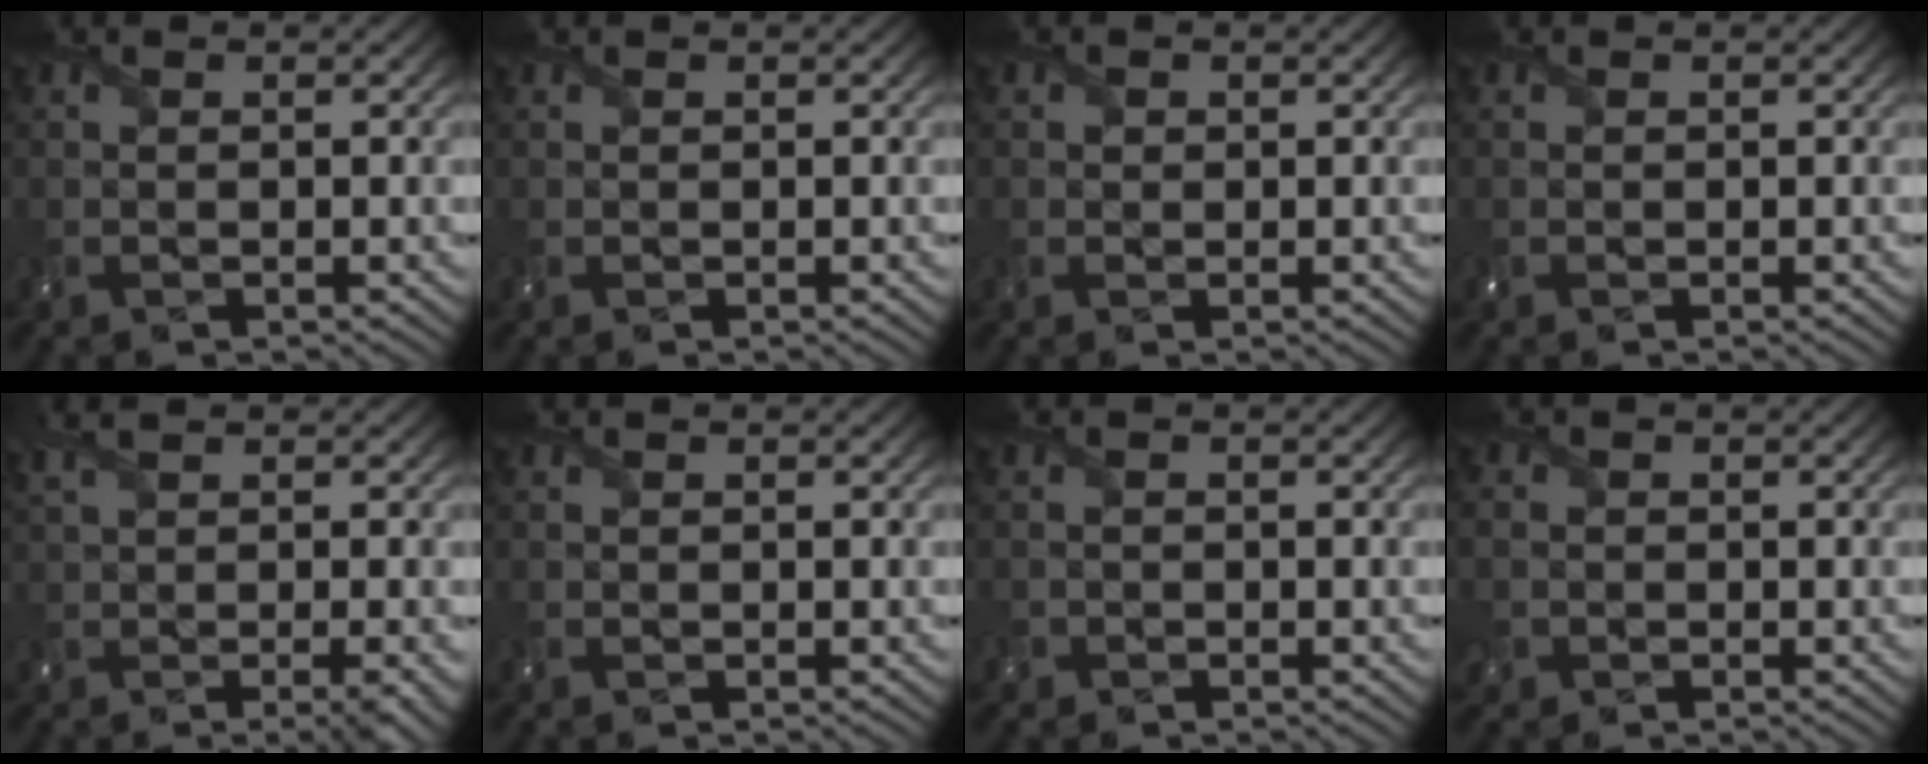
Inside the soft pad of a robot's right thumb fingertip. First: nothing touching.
{"total": 0.0}
{"total": 0.6, "force": [0.1, 0.5, 0.1], "torque": [-0.001, -0.003, 0.001]}
{"total": 0.0}
{"total": 5.7, "force": [0.0, 1.6, 5.4], "torque": [-0.085, 0.007, 0.000]}
{"total": 0.0}
{"total": 0.9, "force": [-0.6, 0.6, -0.2], "torque": [0.009, -0.004, -0.013]}
{"total": 3.0, "force": [-0.9, 2.7, 0.9], "torque": [-0.035, -0.005, -0.021]}